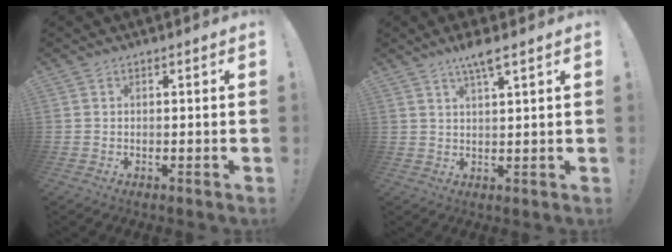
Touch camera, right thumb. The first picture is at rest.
{"total": 5.2, "force": [3.5, 0.4, 3.9], "torque": [-0.072, -0.014, 0.057]}